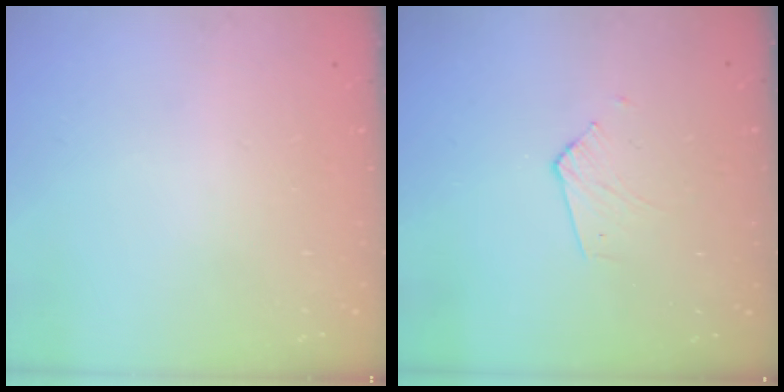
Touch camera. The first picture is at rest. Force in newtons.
{"total": 2.9, "press": 2.9, "slide": 0.2}